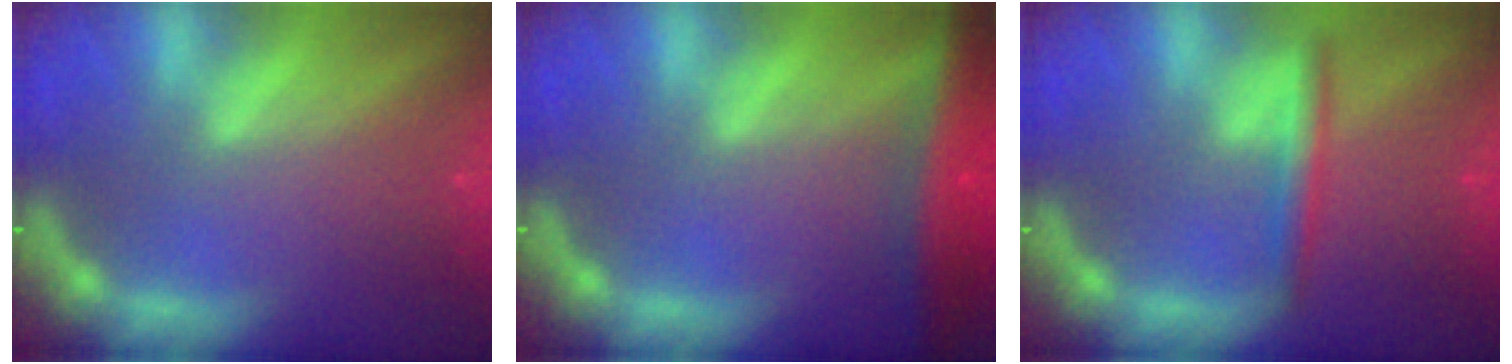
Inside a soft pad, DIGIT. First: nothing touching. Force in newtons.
{"total": 6.4}
{"total": 2.4}